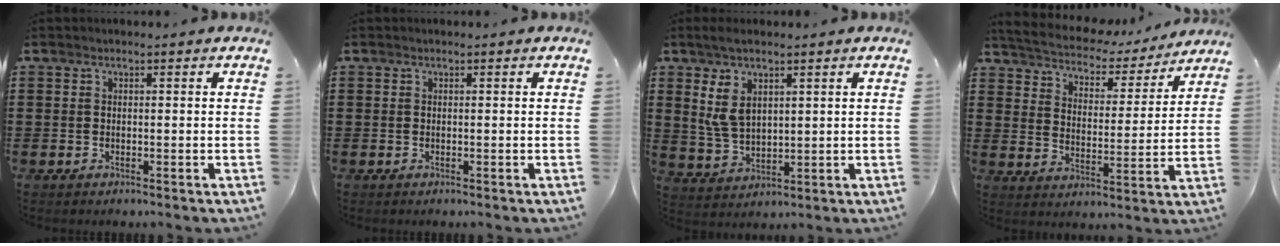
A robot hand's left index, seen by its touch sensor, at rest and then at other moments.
{"total": 0.0}
{"total": 6.2, "force": [2.7, 3.0, 4.8], "torque": [-0.114, 0.002, 0.044]}
{"total": 4.4, "force": [4.3, 0.7, 0.6], "torque": [-0.039, -0.032, 0.067]}